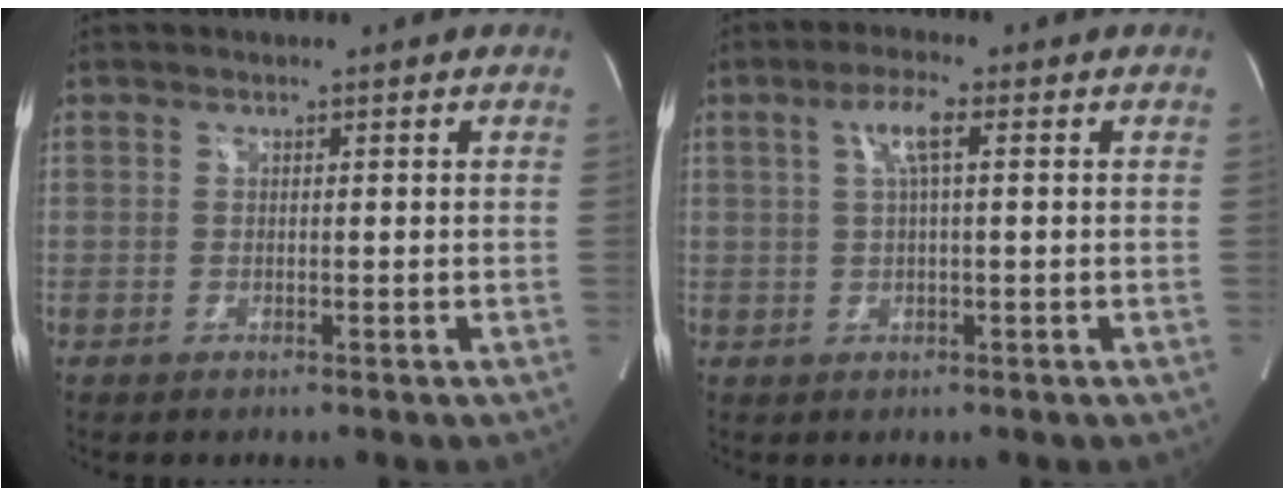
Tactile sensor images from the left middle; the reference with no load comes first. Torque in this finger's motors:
{"motor_torque": [1.03, 0.06, 0.24, 0.07]}